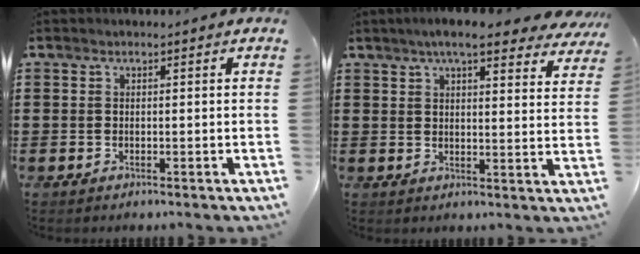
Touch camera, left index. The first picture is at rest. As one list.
[{"total": 7.2, "force": [5.9, 0.8, 3.9], "torque": [-0.076, -0.013, 0.103]}]